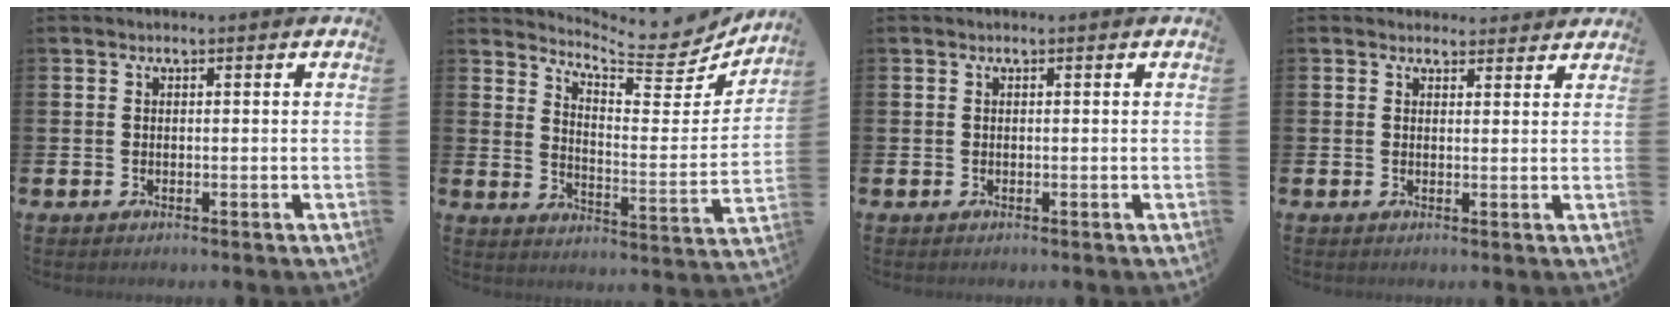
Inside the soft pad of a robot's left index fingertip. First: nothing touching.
{"total": 6.7, "force": [6.3, 1.4, 1.7], "torque": [-0.040, -0.066, 0.100]}
{"total": 0.0}
{"total": 2.1, "force": [2.0, 0.7, -0.1], "torque": [0.008, -0.007, 0.034]}